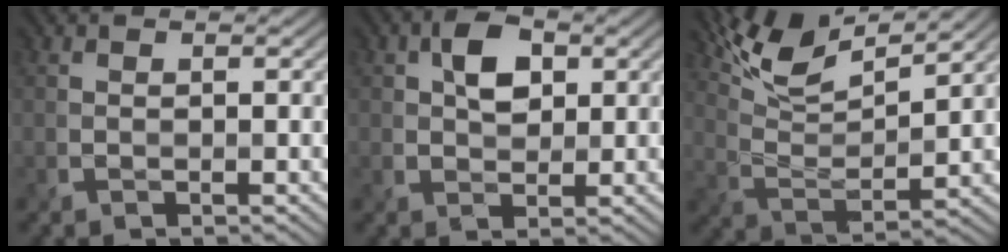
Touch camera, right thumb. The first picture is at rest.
{"total": 4.0, "force": [1.2, 2.7, 2.7], "torque": [-0.051, 0.007, 0.018]}
{"total": 9.7, "force": [7.3, 2.3, 6.0], "torque": [-0.133, 0.011, 0.139]}